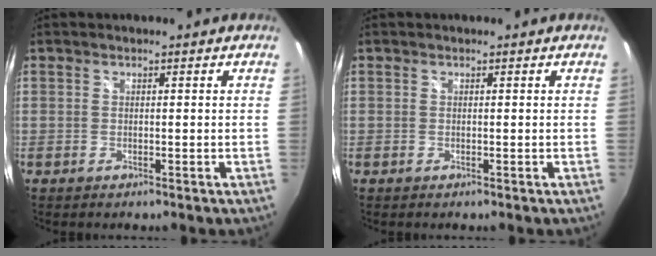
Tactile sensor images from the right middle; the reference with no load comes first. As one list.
[{"total": 0.0}]